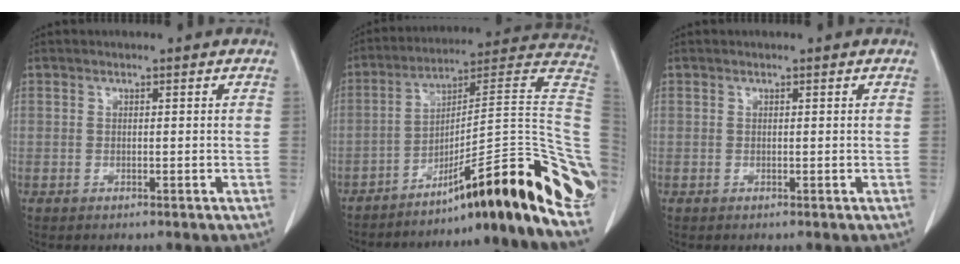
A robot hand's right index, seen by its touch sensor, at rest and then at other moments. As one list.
[{"total": 26.2, "force": [-18.0, -0.9, 19.1], "torque": [-0.141, 0.023, -0.270]}, {"total": 0.0}]